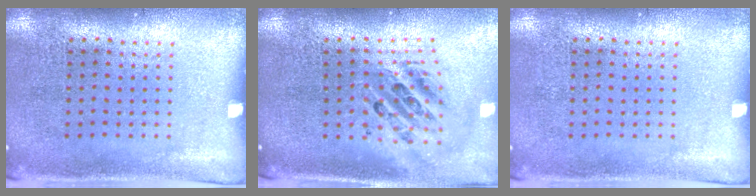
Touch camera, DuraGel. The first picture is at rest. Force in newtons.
{"total": 2.4, "press": 1.7, "slide": 1.6}
{"total": 0.0}